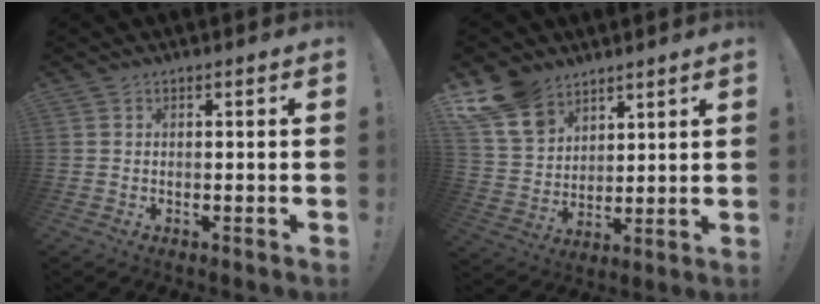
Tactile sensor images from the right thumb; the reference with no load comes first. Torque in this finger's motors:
{"motor_torque": [0.22, 2.46, 0.36, 0.28, 0.00]}